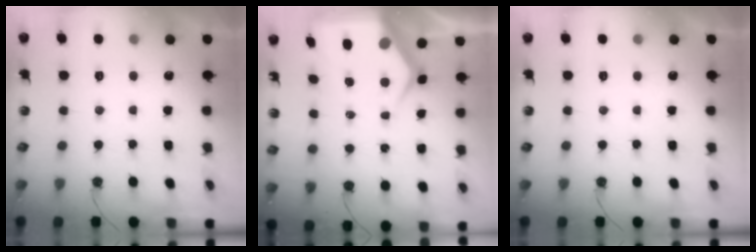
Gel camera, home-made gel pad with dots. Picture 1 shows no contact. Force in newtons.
{"total": 10.4, "press": 10.3, "slide": 1.6}
{"total": 0.0}